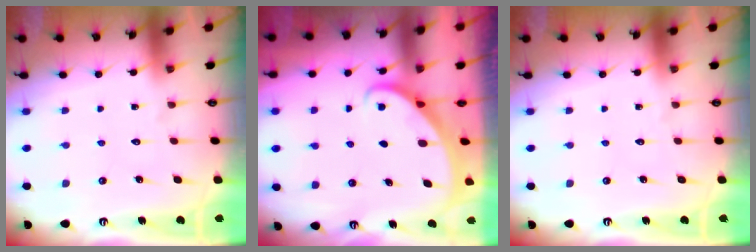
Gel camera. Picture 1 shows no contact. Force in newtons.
{"total": 1.7, "press": 1.7, "slide": 0.1}
{"total": 0.0}